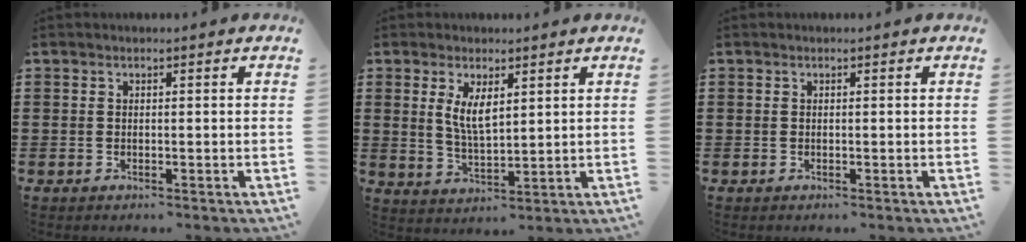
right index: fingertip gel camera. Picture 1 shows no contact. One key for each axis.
{"total": 4.6, "fx": 1.7, "fy": 1.6, "fz": 3.9, "tx": -0.074, "ty": -0.001, "tz": 0.029}
{"total": 0.0}